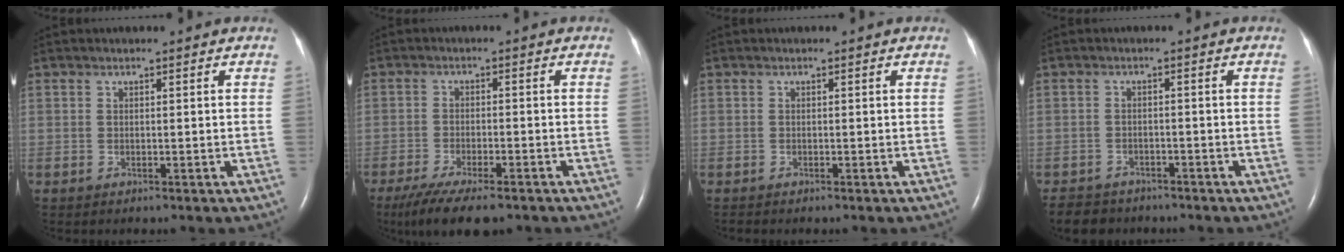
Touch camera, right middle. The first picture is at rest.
{"total": 11.1, "force": [-8.4, 2.6, 6.7], "torque": [-0.112, -0.021, -0.130]}
{"total": 0.0}
{"total": 6.1, "force": [-5.3, 2.9, 0.9], "torque": [-0.019, -0.006, -0.079]}